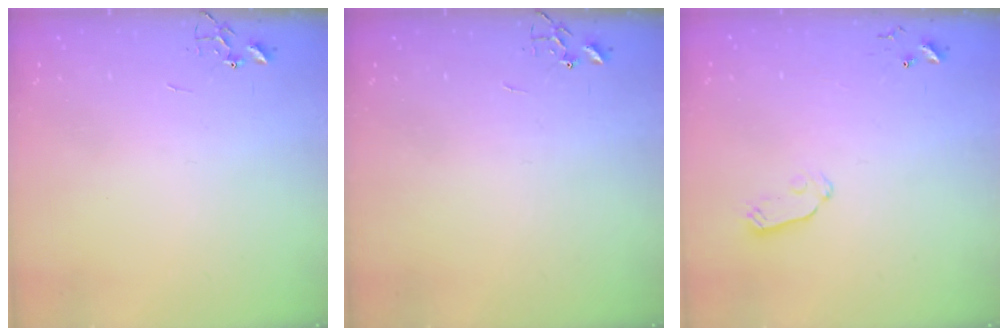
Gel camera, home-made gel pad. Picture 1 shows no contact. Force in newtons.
{"total": 0.0}
{"total": 5.6, "press": 5.6, "slide": 0.3}